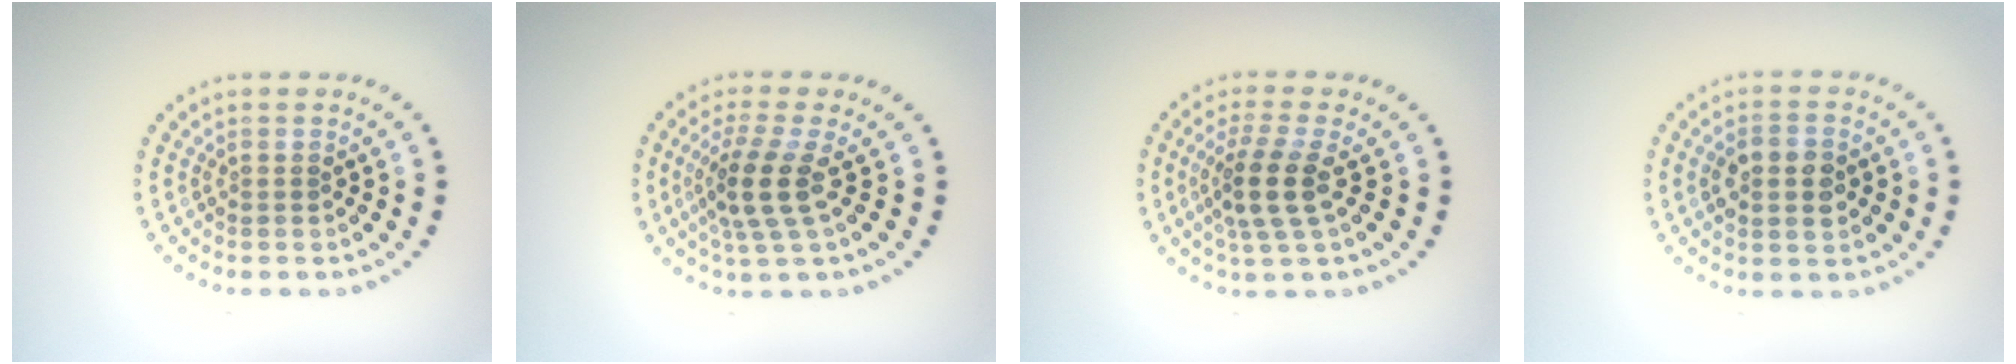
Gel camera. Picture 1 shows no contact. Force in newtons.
{"total": 3.7, "press": 2.8, "slide": 2.4}
{"total": 3.8, "press": 3.0, "slide": 2.3}
{"total": 3.5, "press": 3.5, "slide": 0.1}